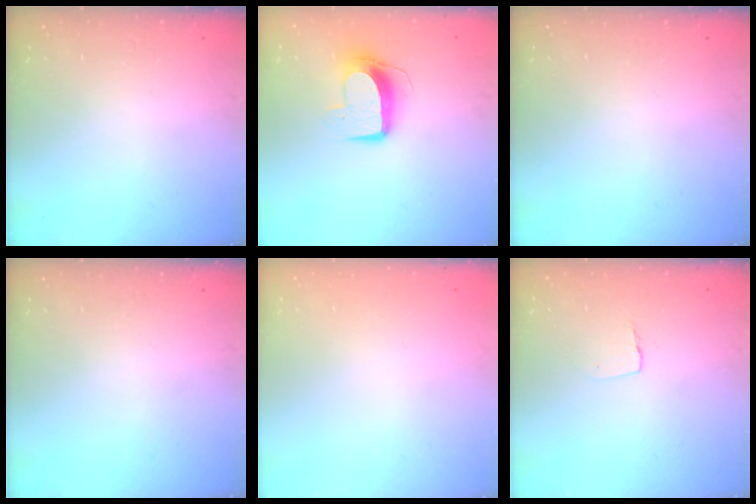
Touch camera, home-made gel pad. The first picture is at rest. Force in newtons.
{"total": 10.2, "press": 10.2, "slide": 0.4}
{"total": 0.0}
{"total": 0.0}
{"total": 0.0}
{"total": 4.1, "press": 4.1, "slide": 0.2}